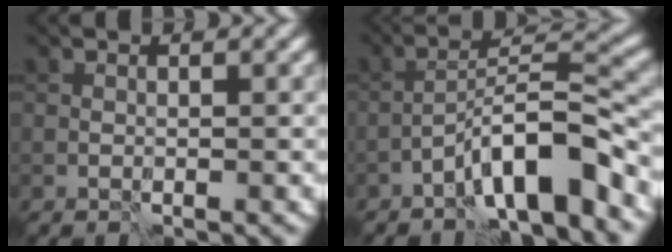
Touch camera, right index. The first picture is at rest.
{"total": 7.2, "force": [-4.5, 1.4, 5.5], "torque": [-0.091, 0.021, -0.077]}